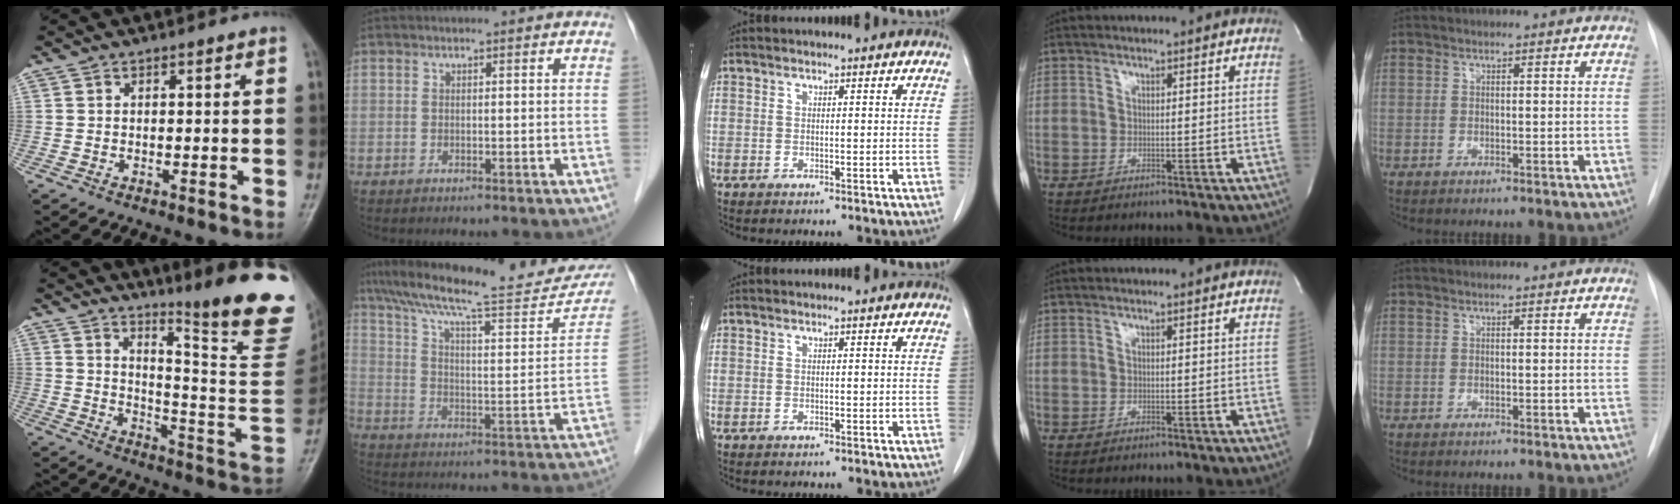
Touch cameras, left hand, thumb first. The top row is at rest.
{"thumb": {"total": 22.2, "force": [15.4, 2.6, 15.8], "torque": [-0.190, -0.133, 0.207]}, "index": {"total": 26.4, "force": [22.6, 4.6, 12.9], "torque": [-0.208, -0.003, 0.308]}}